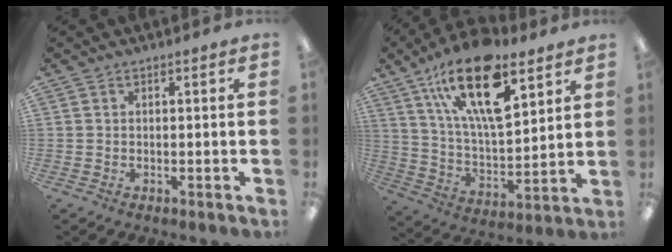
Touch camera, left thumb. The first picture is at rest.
{"total": 23.2, "force": [13.2, 9.6, 16.4], "torque": [-0.285, -0.067, 0.220]}